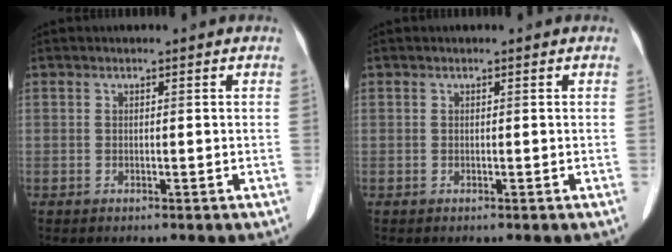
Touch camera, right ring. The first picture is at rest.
{"total": 0.0}